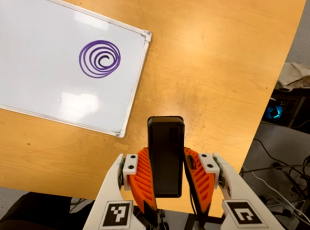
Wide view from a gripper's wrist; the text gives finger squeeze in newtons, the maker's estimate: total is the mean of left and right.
{"total": 4.9, "left": 3.8, "right": 6.0}